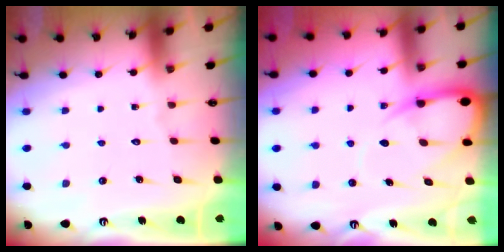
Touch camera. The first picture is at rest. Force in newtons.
{"total": 9.3, "press": 9.3, "slide": 1.1}